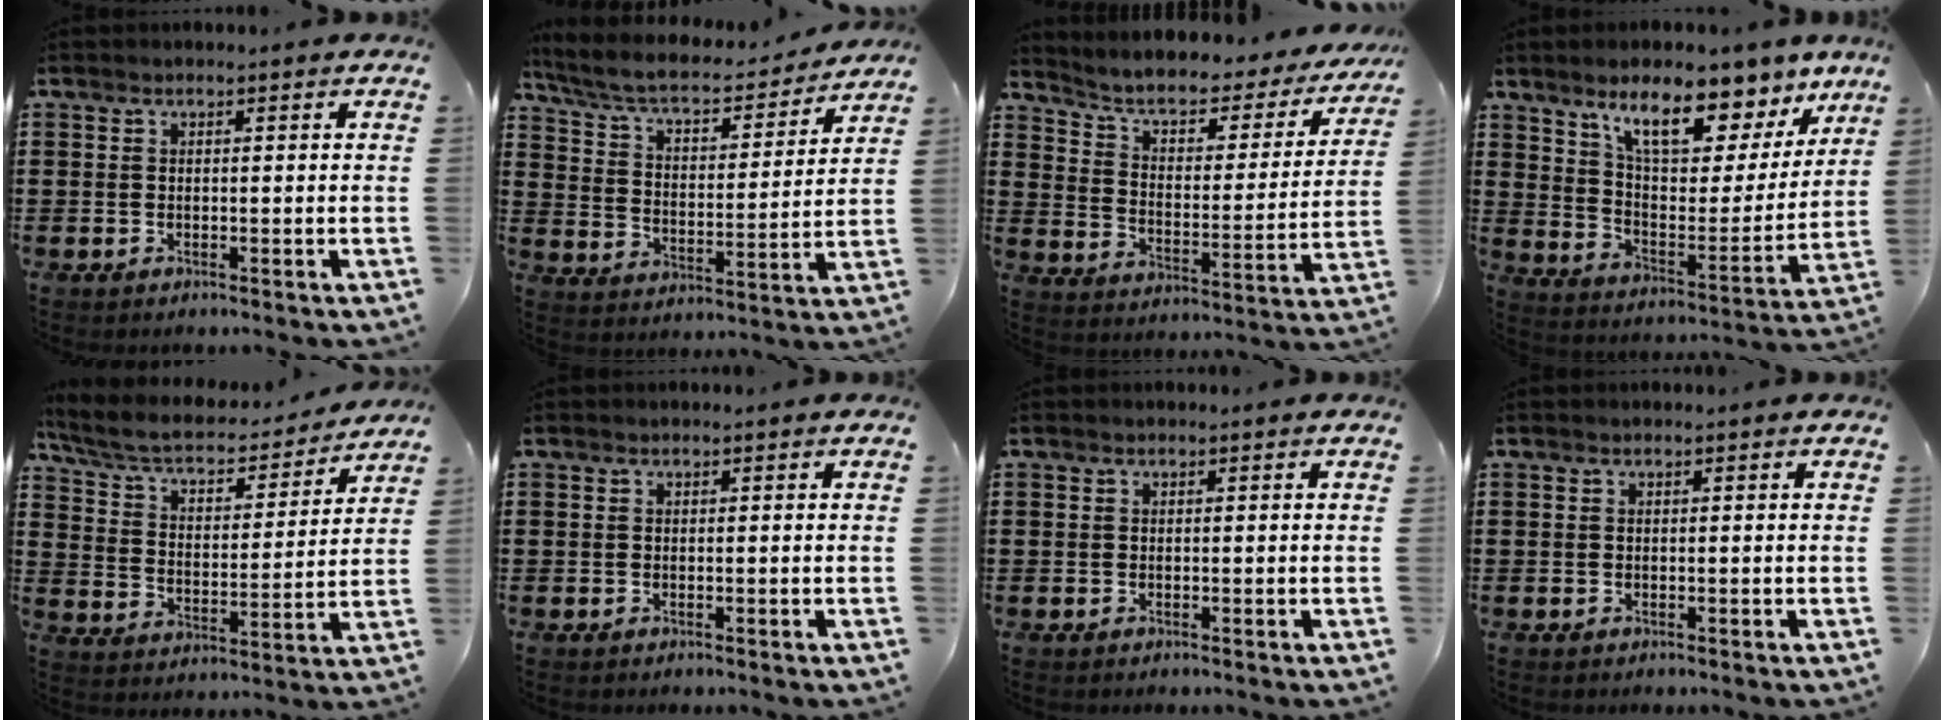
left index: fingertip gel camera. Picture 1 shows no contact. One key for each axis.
{"total": 5.9, "fx": 5.1, "fy": 1.2, "fz": 2.6, "tx": -0.075, "ty": -0.033, "tz": 0.082}
{"total": 4.5, "fx": 3.1, "fy": 1.9, "fz": 2.7, "tx": -0.068, "ty": -0.023, "tz": 0.043}
{"total": 12.0, "fx": 9.5, "fy": 3.2, "fz": 6.7, "tx": -0.135, "ty": -0.053, "tz": 0.161}
{"total": 5.6, "fx": 4.6, "fy": 1.5, "fz": 2.6, "tx": -0.072, "ty": -0.033, "tz": 0.075}
{"total": 0.0}
{"total": 0.0}
{"total": 0.0}